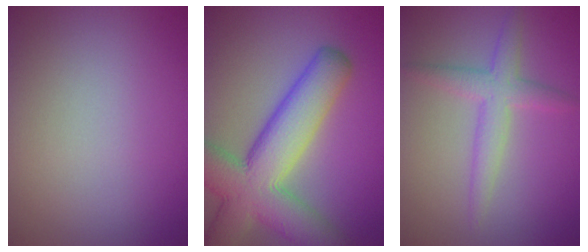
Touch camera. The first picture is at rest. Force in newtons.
{"total": 10.4, "press": 10.3, "slide": 0.7}
{"total": 3.0, "press": 3.0, "slide": 0.1}